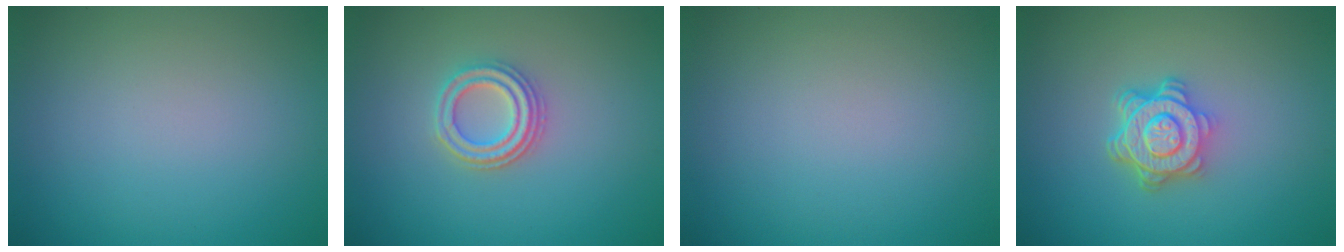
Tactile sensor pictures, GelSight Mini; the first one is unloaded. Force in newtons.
{"total": 2.9, "press": 2.7, "slide": 1.2}
{"total": 0.0}
{"total": 4.7, "press": 3.7, "slide": 2.8}